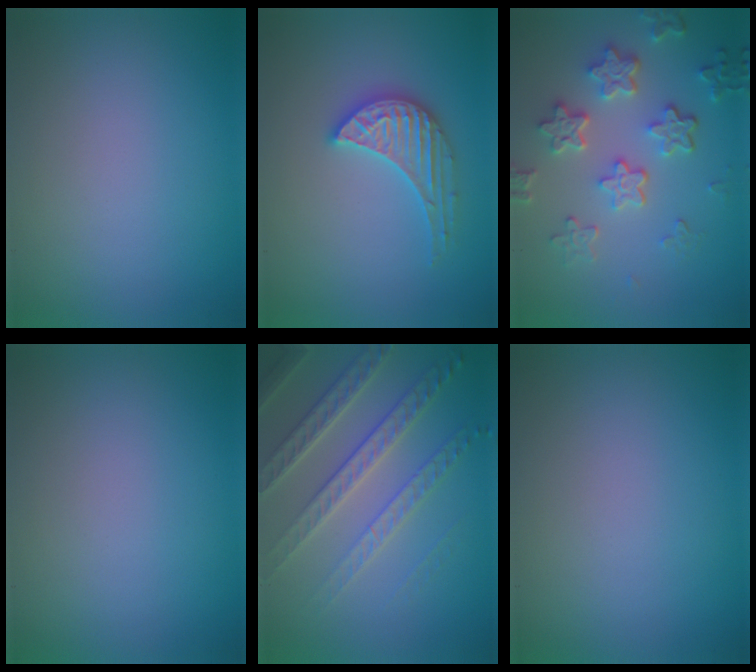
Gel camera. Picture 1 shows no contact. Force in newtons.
{"total": 3.9, "press": 3.9, "slide": 0.5}
{"total": 5.3, "press": 4.1, "slide": 3.4}
{"total": 0.0}
{"total": 6.1, "press": 4.6, "slide": 4.0}
{"total": 0.0}